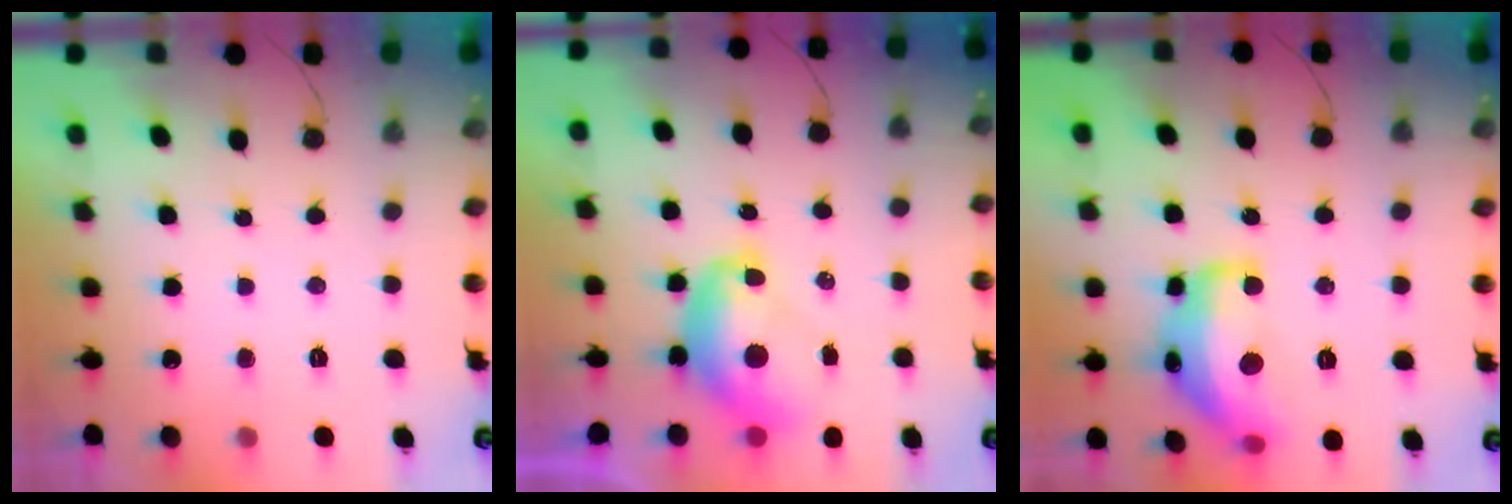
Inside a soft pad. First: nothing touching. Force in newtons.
{"total": 9.5, "press": 9.5, "slide": 1.1}
{"total": 18.0, "press": 17.9, "slide": 1.0}